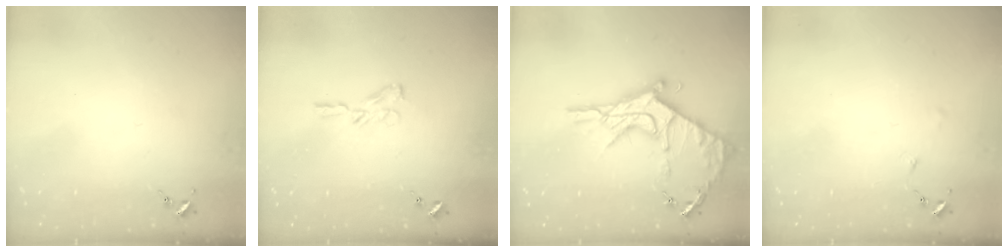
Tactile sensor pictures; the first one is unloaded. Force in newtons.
{"total": 4.4, "press": 4.3, "slide": 0.4}
{"total": 18.3, "press": 18.2, "slide": 1.5}
{"total": 0.0}